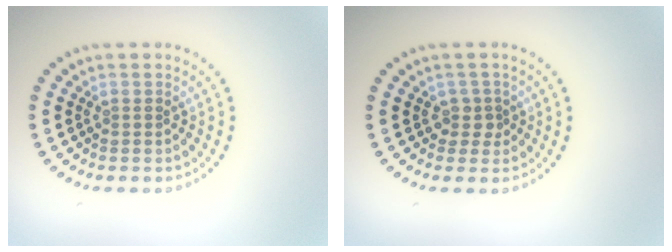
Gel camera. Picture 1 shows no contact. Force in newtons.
{"total": 1.5, "press": 1.2, "slide": 0.9}